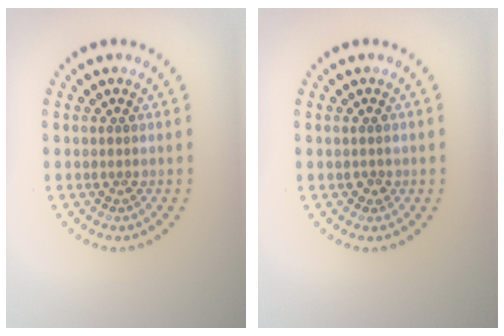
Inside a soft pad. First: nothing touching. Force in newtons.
{"total": 0.8, "press": 0.8, "slide": 0.2}